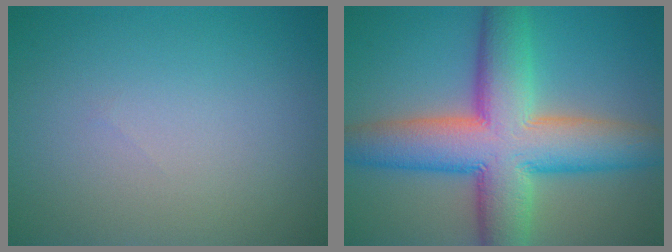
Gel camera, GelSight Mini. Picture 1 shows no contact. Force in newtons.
{"total": 12.3, "press": 12.3, "slide": 0.6}